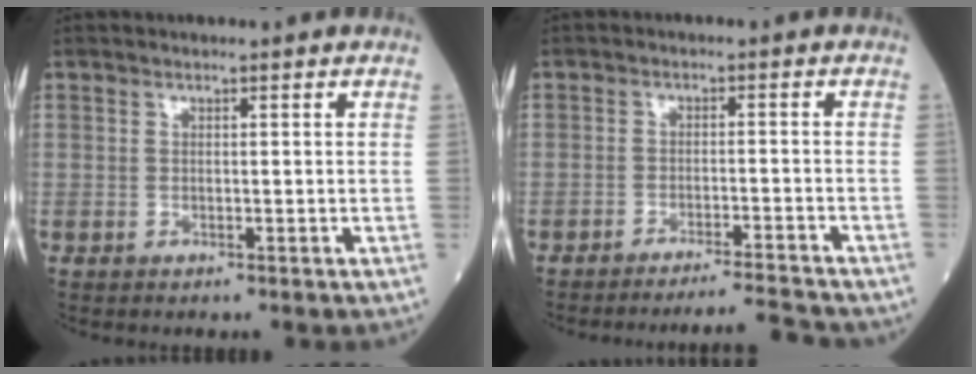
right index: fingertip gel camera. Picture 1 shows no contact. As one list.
[{"total": 5.8, "force": [-5.6, -1.5, 0.5], "torque": [-0.005, 0.000, -0.091]}]